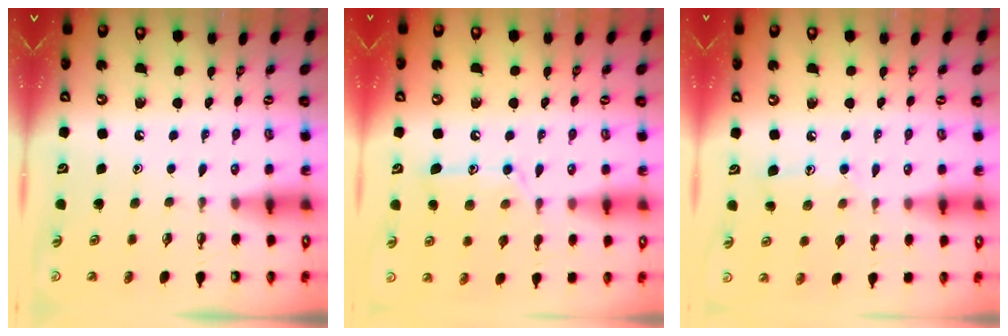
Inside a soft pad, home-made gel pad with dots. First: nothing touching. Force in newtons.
{"total": 13.1, "press": 13.1, "slide": 1.0}
{"total": 7.6, "press": 7.6, "slide": 0.5}